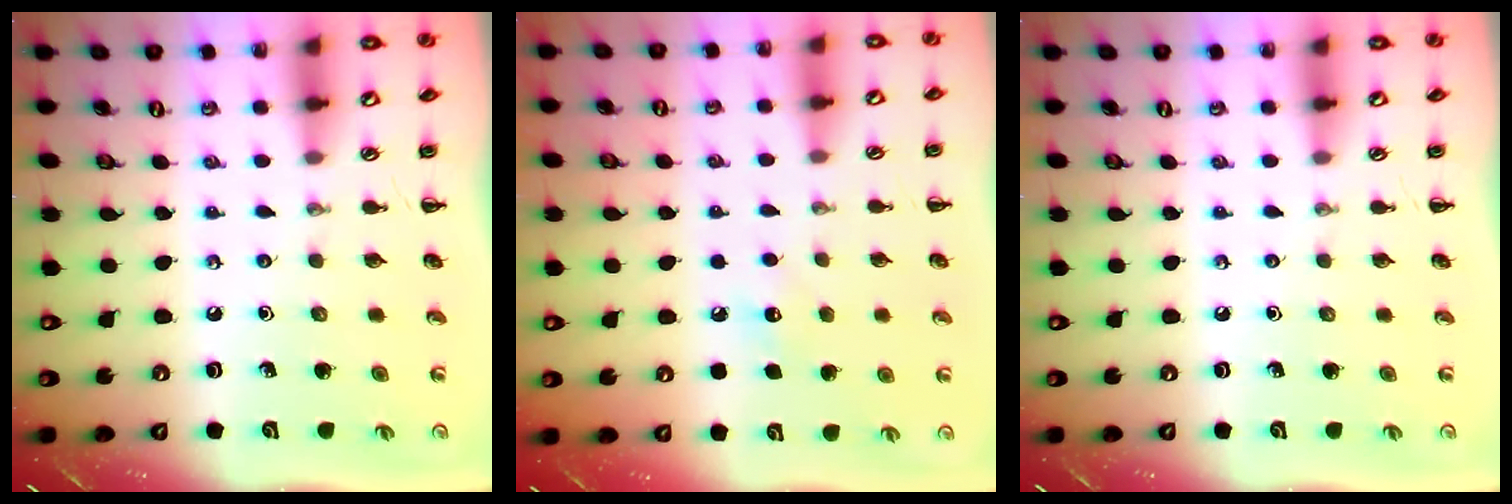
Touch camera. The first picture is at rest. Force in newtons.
{"total": 6.0, "press": 5.9, "slide": 1.1}
{"total": 0.0}